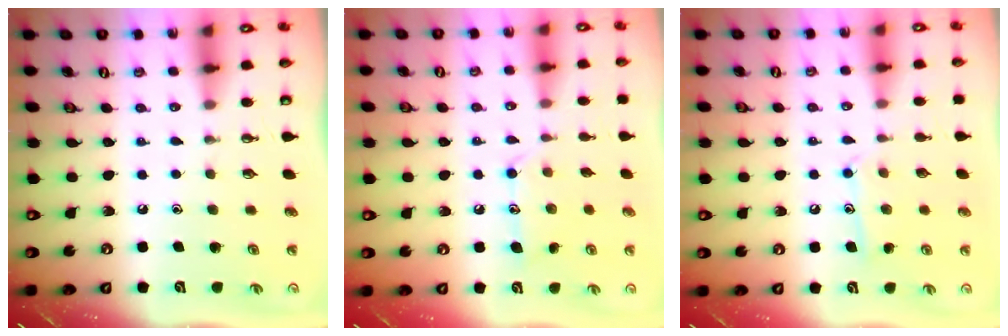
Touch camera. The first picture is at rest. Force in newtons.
{"total": 11.1, "press": 11.1, "slide": 0.2}
{"total": 9.5, "press": 9.5, "slide": 0.7}